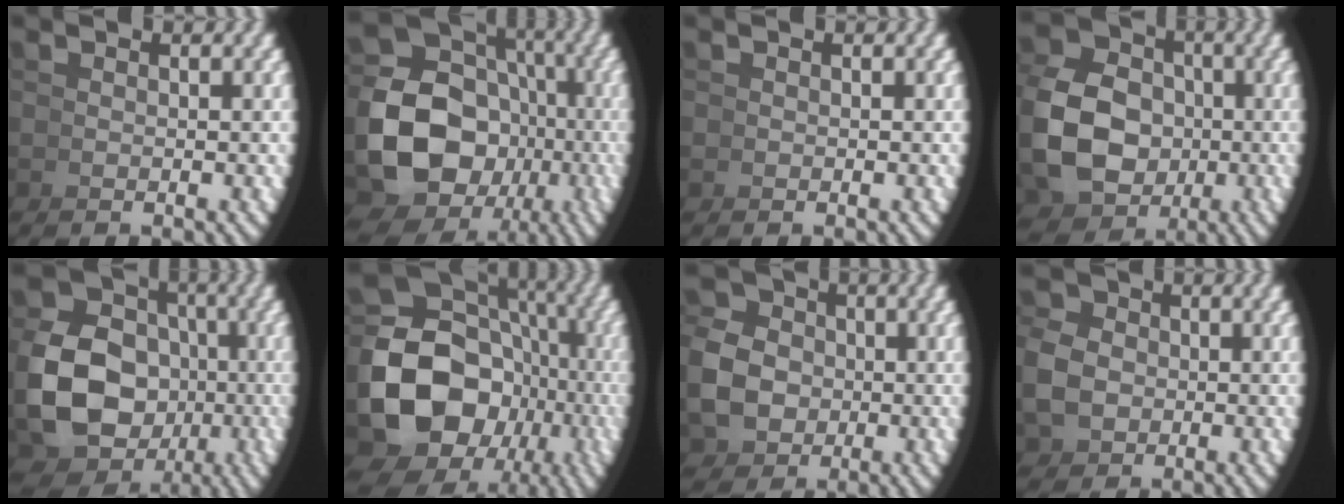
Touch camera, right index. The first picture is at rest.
{"total": 15.1, "force": [-2.1, 12.4, 8.4], "torque": [-0.198, -0.070, -0.014]}
{"total": 0.0}
{"total": 11.0, "force": [-1.0, 9.5, 5.3], "torque": [-0.121, -0.041, -0.008]}
{"total": 14.9, "force": [-1.7, 13.0, 7.2], "torque": [-0.163, -0.059, -0.017]}
{"total": 18.5, "force": [-2.6, 14.5, 11.2], "torque": [-0.237, -0.070, -0.022]}
{"total": 8.9, "force": [-0.4, 8.1, 3.8], "torque": [-0.076, -0.022, -0.002]}
{"total": 5.1, "force": [0.3, 4.5, 2.4], "torque": [-0.049, -0.007, 0.010]}